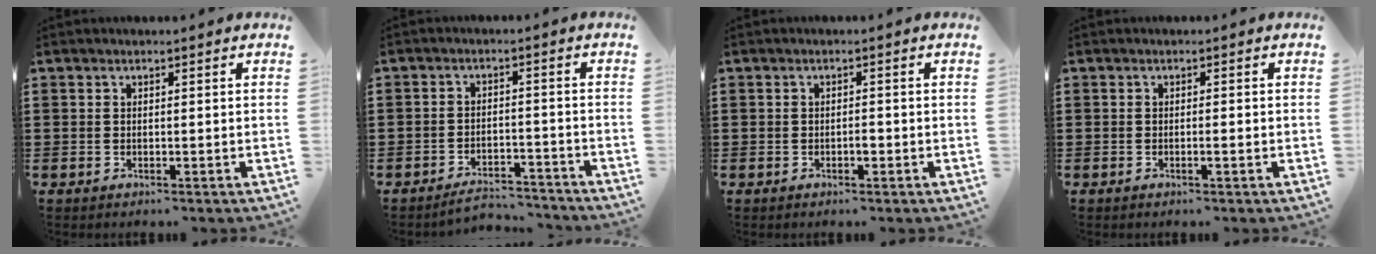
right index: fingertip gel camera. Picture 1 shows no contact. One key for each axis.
{"total": 4.0, "fx": -3.9, "fy": 0.7, "fz": 0.6, "tx": -0.012, "ty": 0.007, "tz": -0.079}
{"total": 1.3, "fx": -0.6, "fy": 0.4, "fz": 1.1, "tx": -0.022, "ty": -0.004, "tz": -0.009}
{"total": 1.1, "fx": -0.5, "fy": 0.0, "fz": 1.0, "tx": -0.016, "ty": -0.004, "tz": -0.008}